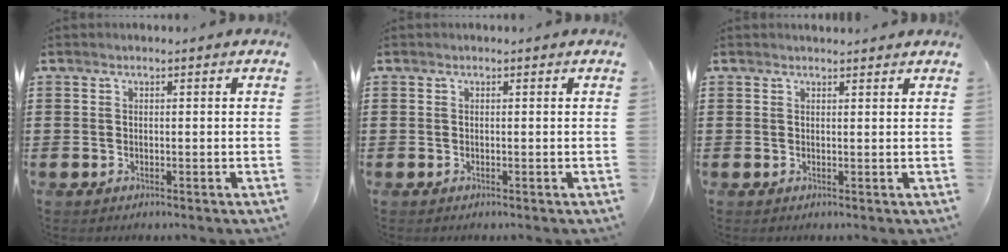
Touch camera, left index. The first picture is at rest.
{"total": 0.0}
{"total": 1.0, "force": [1.0, 0.1, 0.1], "torque": [-0.004, -0.001, 0.020]}